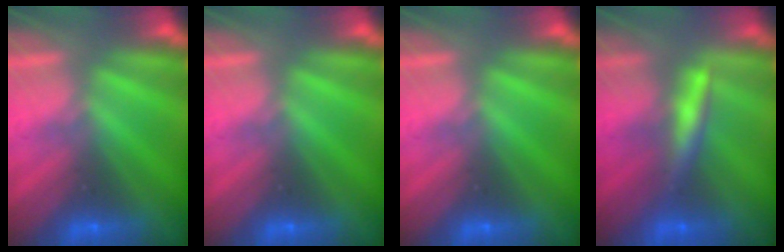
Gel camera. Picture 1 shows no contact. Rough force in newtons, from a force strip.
{"total": 0.0}
{"total": 0.0}
{"total": 2.4}